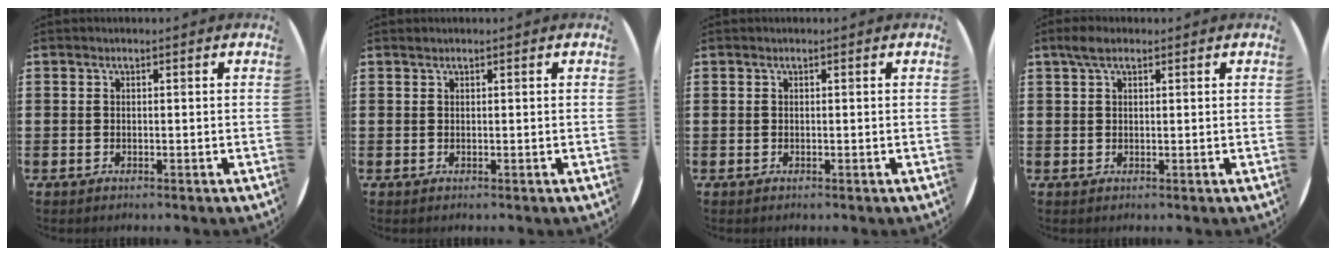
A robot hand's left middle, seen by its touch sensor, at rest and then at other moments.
{"total": 0.0}
{"total": 0.0}
{"total": 2.4, "force": [1.5, 1.0, 1.6], "torque": [-0.027, 0.003, 0.024]}